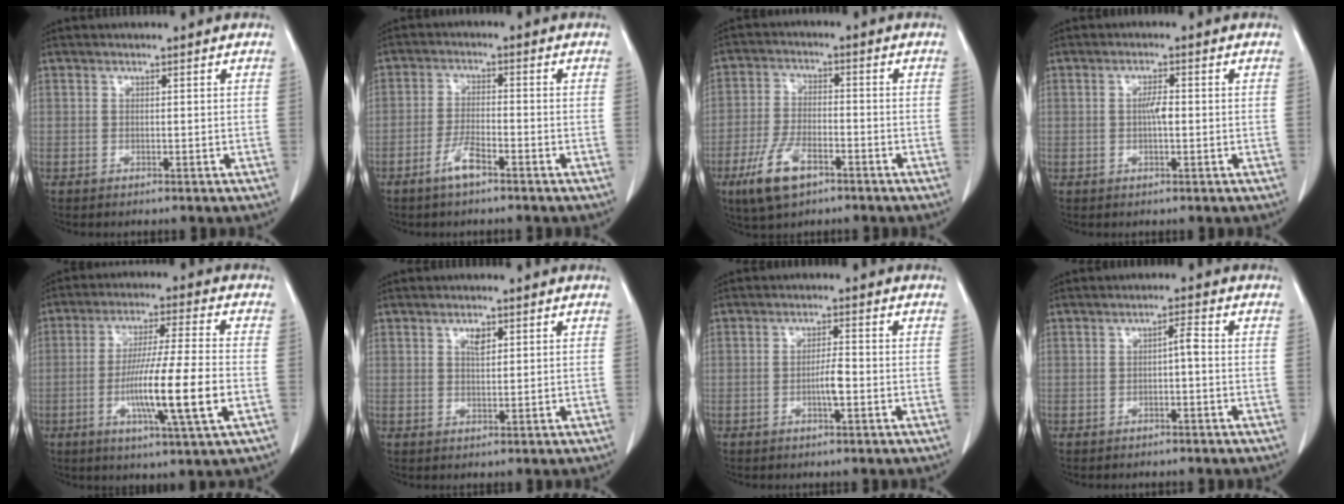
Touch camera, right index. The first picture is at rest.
{"total": 4.1, "force": [-2.7, 0.8, 2.9], "torque": [-0.061, 0.000, -0.052]}
{"total": 8.4, "force": [-4.8, 3.6, 5.9], "torque": [-0.131, -0.006, -0.085]}
{"total": 2.1, "force": [-0.1, 0.5, 2.1], "torque": [-0.039, 0.003, -0.002]}
{"total": 13.5, "force": [-3.3, -0.3, 13.0], "torque": [-0.234, -0.014, -0.063]}
{"total": 2.0, "force": [1.0, 0.8, 1.5], "torque": [-0.027, -0.001, 0.017]}
{"total": 2.9, "force": [-0.8, 0.3, 2.7], "torque": [-0.048, 0.001, -0.014]}
{"total": 1.8, "force": [-0.3, 0.2, 1.7], "torque": [-0.026, 0.004, -0.005]}